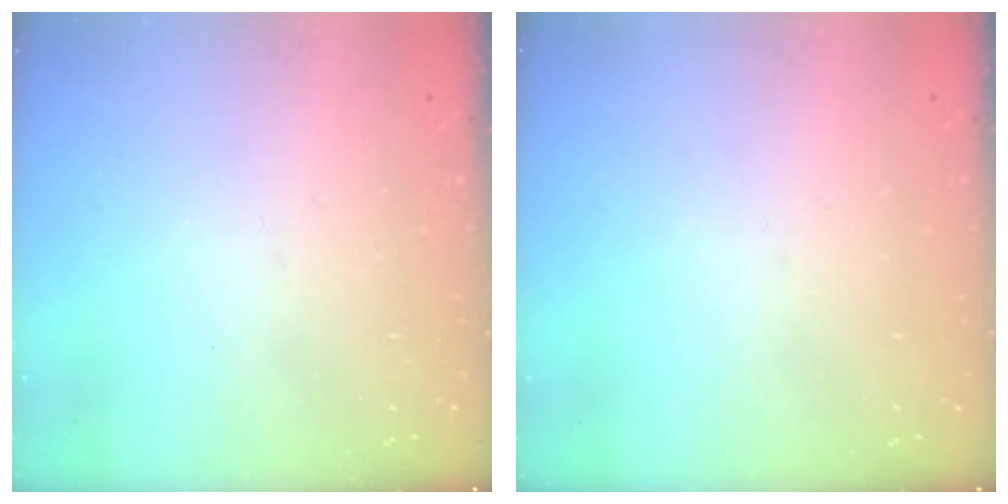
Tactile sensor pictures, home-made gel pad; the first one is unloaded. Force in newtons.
{"total": 0.0}